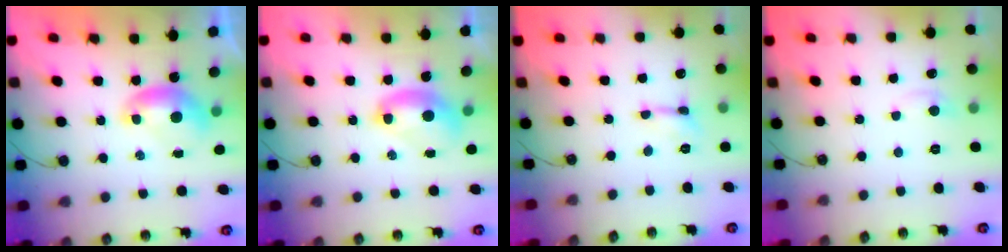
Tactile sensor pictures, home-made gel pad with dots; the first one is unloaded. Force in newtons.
{"total": 2.7, "press": 2.7, "slide": 0.1}
{"total": 0.5, "press": 0.5, "slide": 0.3}
{"total": 0.6, "press": 0.3, "slide": 0.5}